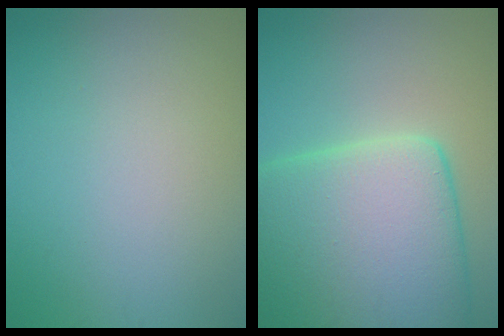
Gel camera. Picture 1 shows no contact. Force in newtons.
{"total": 15.7, "press": 15.7, "slide": 0.9}